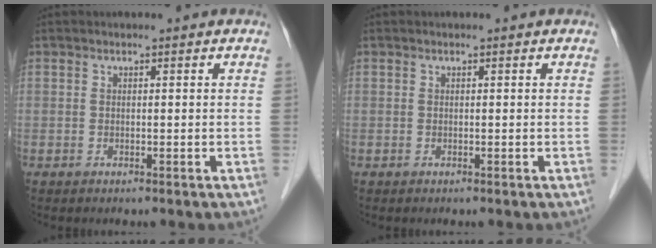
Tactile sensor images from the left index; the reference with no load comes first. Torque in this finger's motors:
{"motor_torque": [-0.01, 0.01, 0.00, 0.00]}